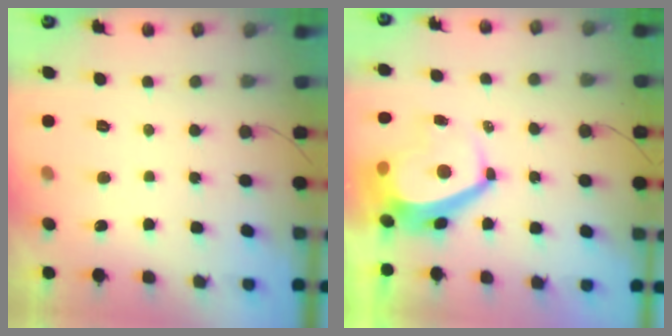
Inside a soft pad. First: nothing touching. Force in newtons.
{"total": 6.1, "press": 6.1, "slide": 0.7}